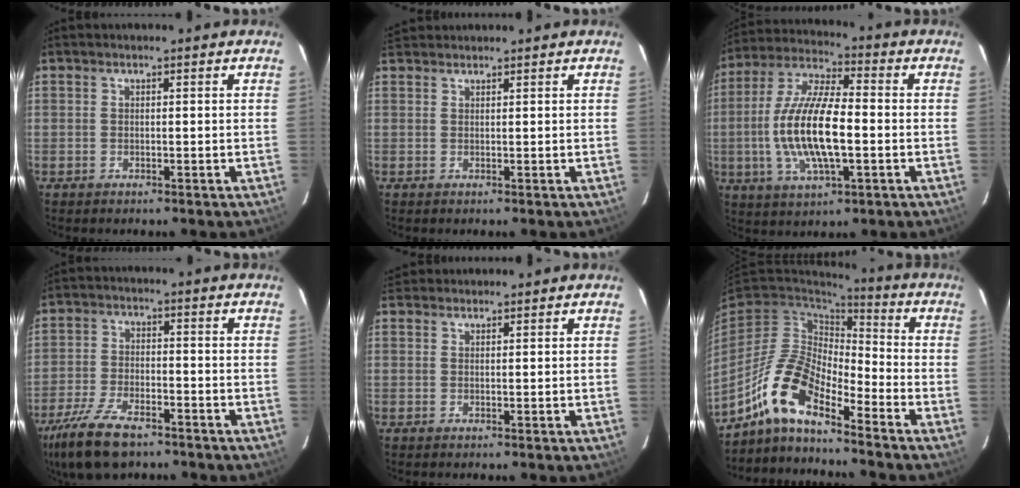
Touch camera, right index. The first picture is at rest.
{"total": 3.0, "force": [2.7, 1.0, 0.5], "torque": [-0.011, 0.019, 0.050]}
{"total": 16.2, "force": [-2.3, 5.4, 15.1], "torque": [-0.307, 0.001, -0.044]}
{"total": 12.6, "force": [-9.2, 4.9, 7.2], "torque": [-0.174, -0.022, -0.171]}
{"total": 3.0, "force": [2.6, 1.5, 0.4], "torque": [-0.006, 0.019, 0.045]}
{"total": 12.4, "force": [-8.6, 3.9, 8.0], "torque": [-0.158, 0.006, -0.177]}